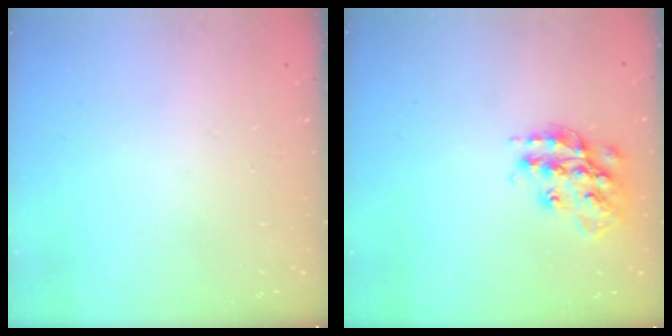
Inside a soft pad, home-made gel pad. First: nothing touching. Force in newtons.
{"total": 16.3, "press": 16.3, "slide": 0.8}